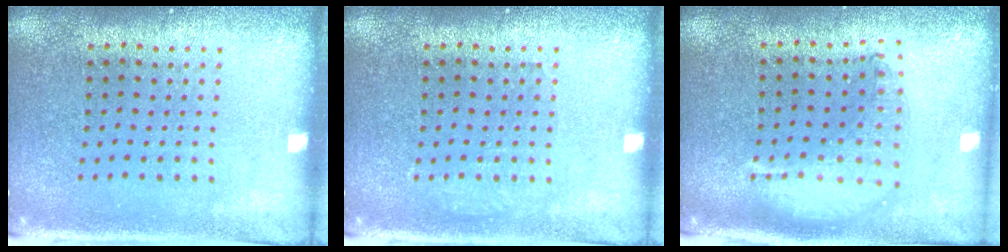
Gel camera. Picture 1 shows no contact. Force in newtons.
{"total": 0.6, "press": 0.6, "slide": 0.1}
{"total": 1.8, "press": 1.5, "slide": 0.9}